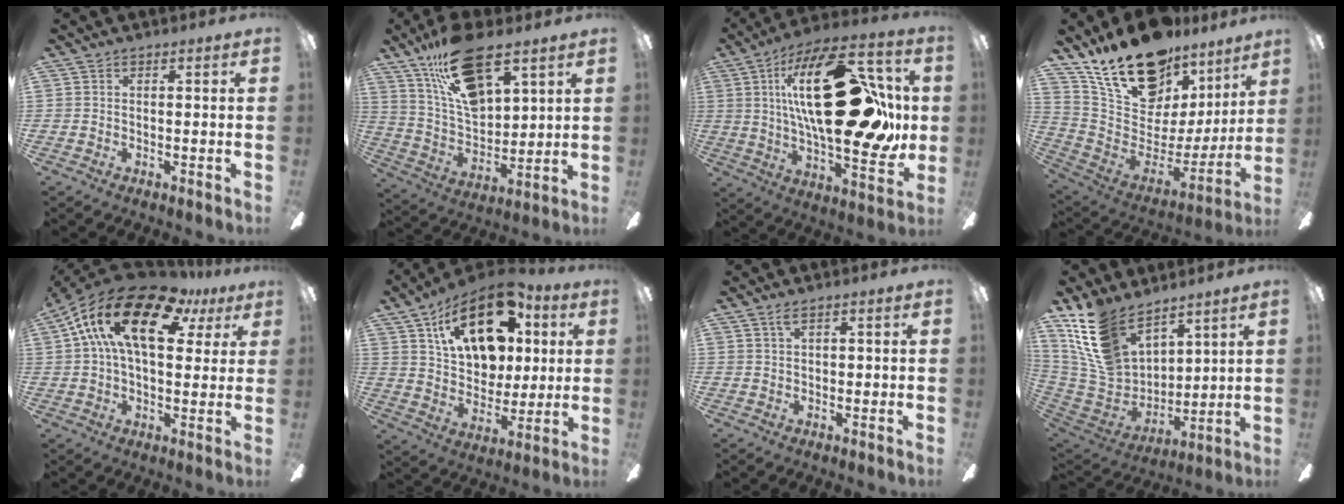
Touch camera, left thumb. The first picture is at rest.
{"total": 19.0, "force": [11.9, 8.5, 12.2], "torque": [-0.225, -0.055, 0.210]}
{"total": 34.4, "force": [7.1, 15.3, 30.0], "torque": [-0.495, -0.018, 0.117]}
{"total": 21.0, "force": [16.4, 9.4, 9.2], "torque": [-0.165, -0.122, 0.298]}
{"total": 19.8, "force": [8.7, 9.9, 14.8], "torque": [-0.284, -0.026, 0.144]}
{"total": 22.2, "force": [10.8, 13.4, 14.1], "torque": [-0.219, -0.039, 0.186]}
{"total": 2.0, "force": [1.0, 0.8, 1.5], "torque": [-0.033, 0.004, 0.018]}
{"total": 17.6, "force": [11.5, 10.1, 8.7], "torque": [-0.224, -0.062, 0.219]}